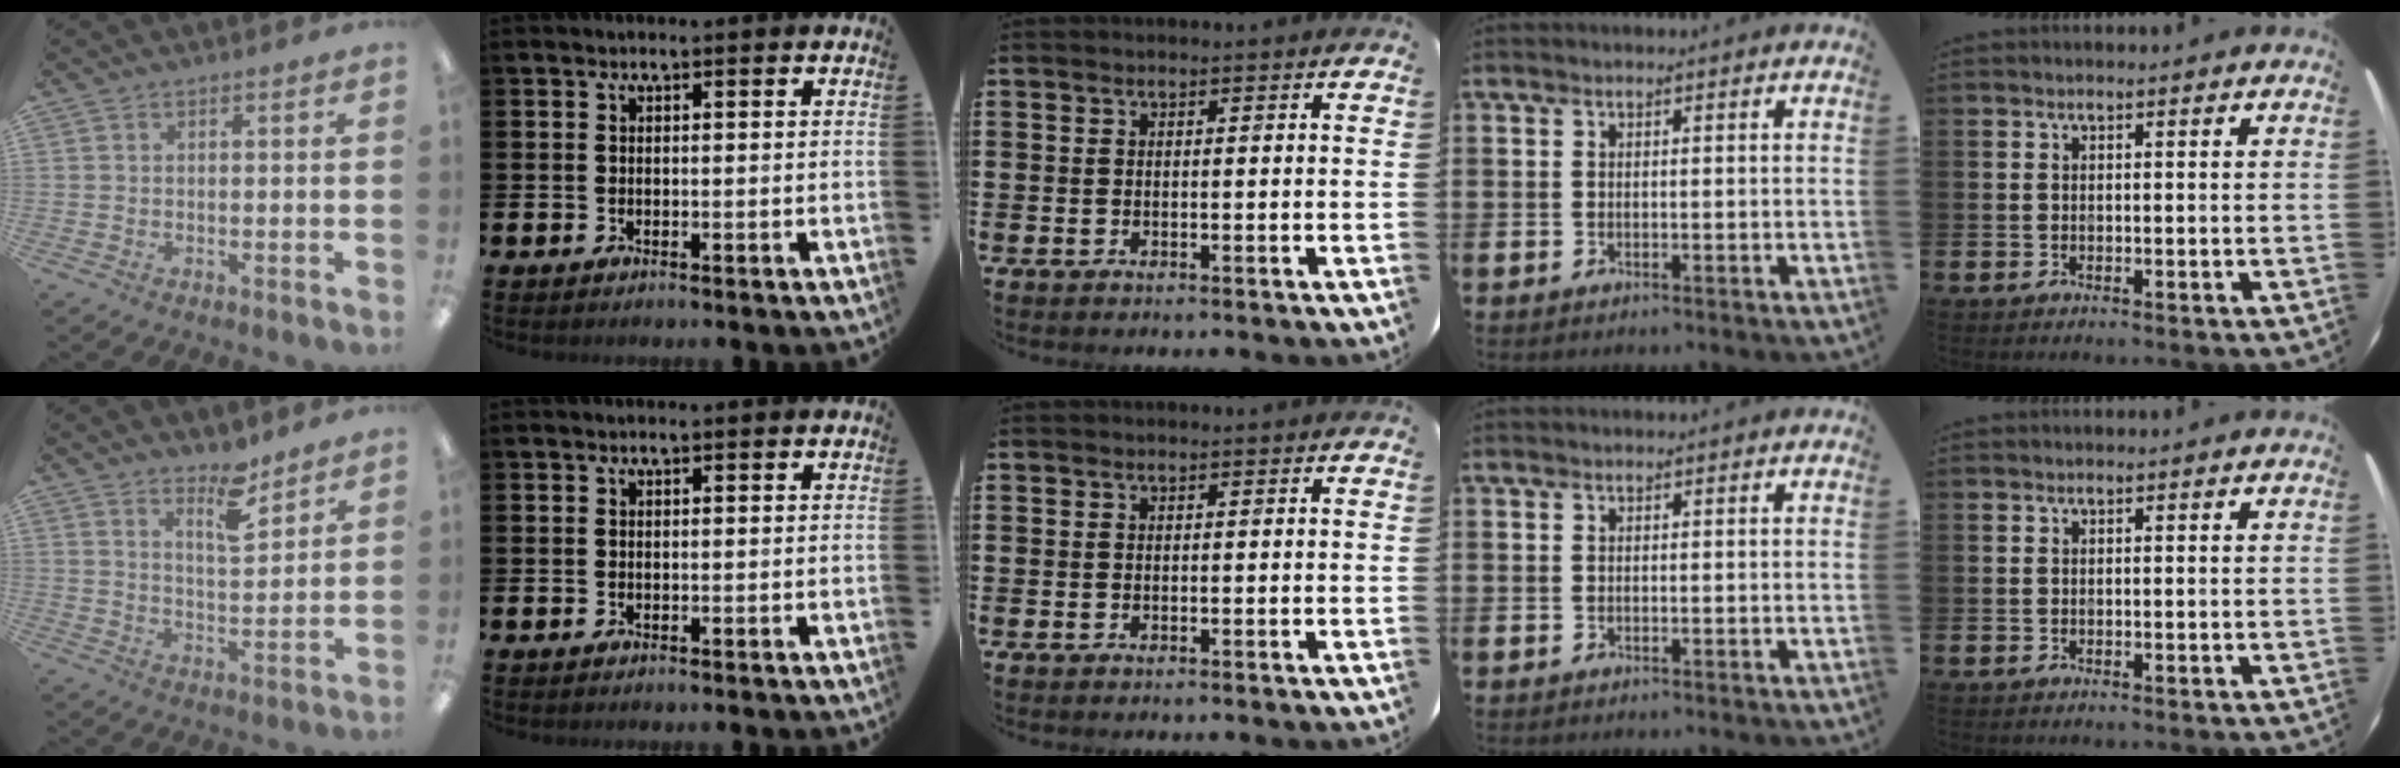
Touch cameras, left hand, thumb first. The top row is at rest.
{"thumb": {"total": 7.9, "force": [6.2, 2.6, 4.3], "torque": [-0.053, -0.045, 0.102]}}